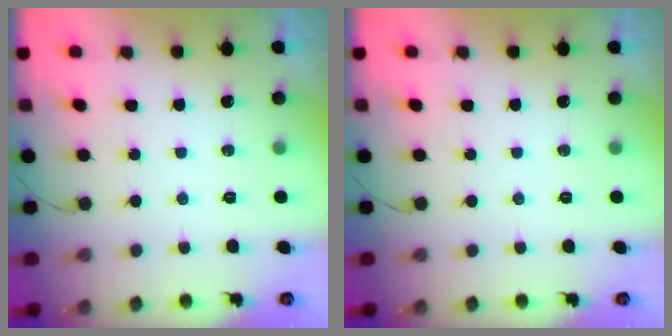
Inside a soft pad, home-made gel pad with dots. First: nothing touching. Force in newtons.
{"total": 0.0}